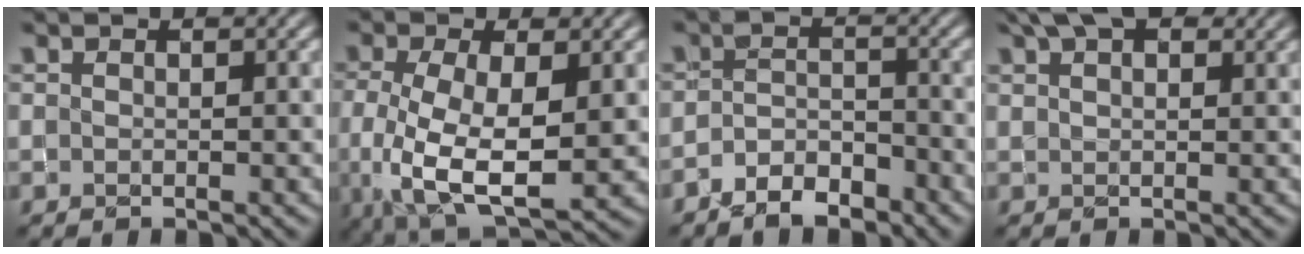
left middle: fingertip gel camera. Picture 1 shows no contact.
{"total": 9.0, "force": [-1.2, 4.3, 7.8], "torque": [-0.160, -0.018, -0.014]}
{"total": 3.4, "force": [-3.0, 1.1, 1.3], "torque": [-0.019, 0.004, -0.056]}
{"total": 4.6, "force": [3.3, 1.9, 2.6], "torque": [-0.039, 0.020, 0.044]}